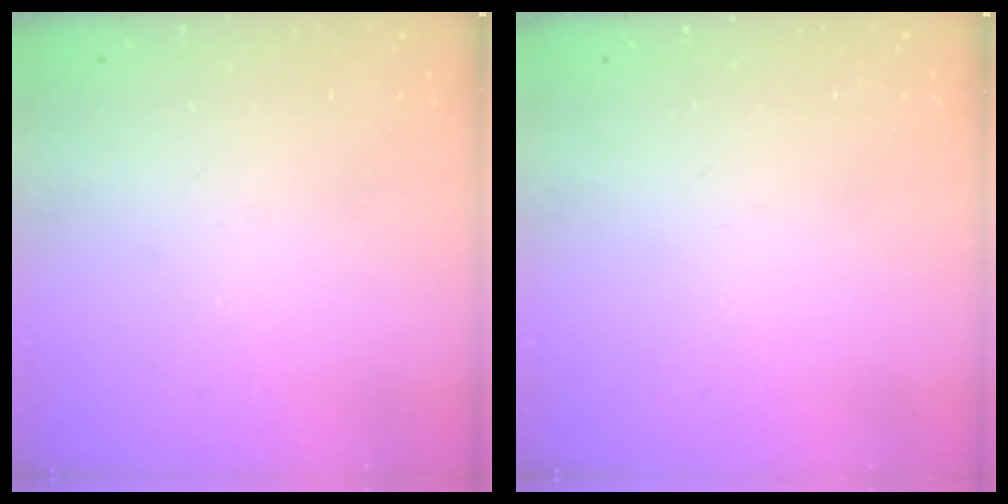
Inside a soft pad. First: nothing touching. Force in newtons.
{"total": 0.0}